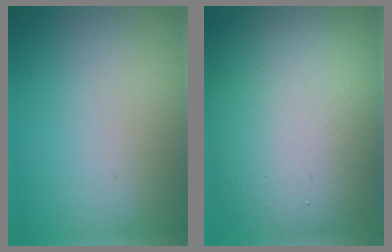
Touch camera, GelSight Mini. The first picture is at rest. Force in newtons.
{"total": 14.9, "press": 14.8, "slide": 0.9}